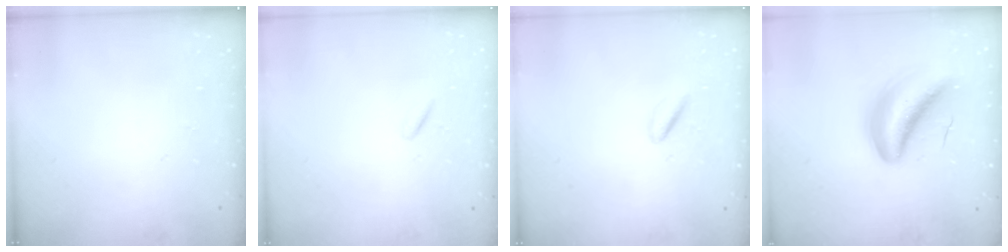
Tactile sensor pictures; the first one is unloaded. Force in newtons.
{"total": 1.2, "press": 1.0, "slide": 0.6}
{"total": 2.8, "press": 2.7, "slide": 0.8}
{"total": 7.4, "press": 6.9, "slide": 2.8}